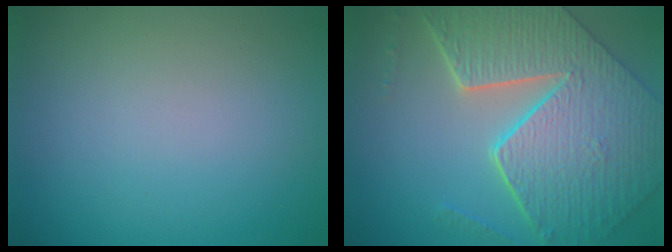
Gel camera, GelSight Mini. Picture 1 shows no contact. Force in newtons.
{"total": 9.6, "press": 7.1, "slide": 6.5}